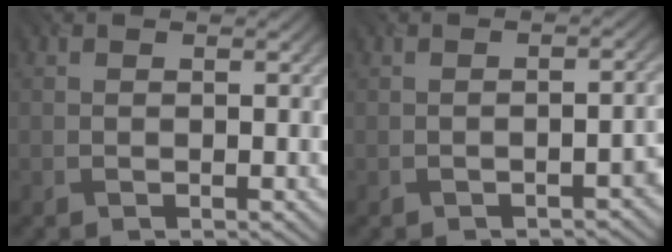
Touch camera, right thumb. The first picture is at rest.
{"total": 2.3, "force": [-1.3, 0.6, 1.8], "torque": [-0.023, 0.009, -0.020]}